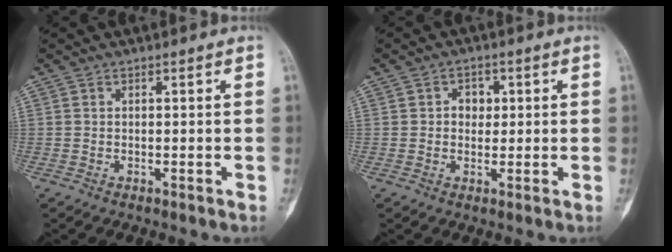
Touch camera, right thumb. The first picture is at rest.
{"total": 3.3, "force": [0.6, 2.8, 1.8], "torque": [-0.005, 0.003, 0.006]}